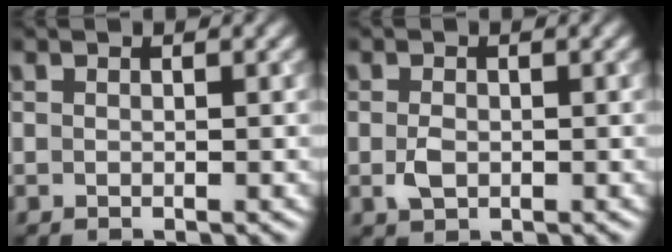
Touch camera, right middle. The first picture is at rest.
{"total": 1.6, "force": [-0.2, 1.1, 1.2], "torque": [-0.026, -0.002, -0.003]}